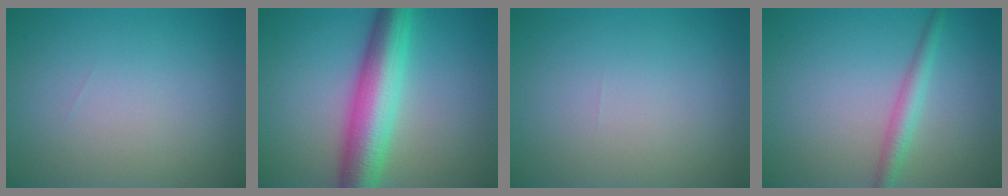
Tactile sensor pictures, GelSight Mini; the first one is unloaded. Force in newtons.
{"total": 7.9, "press": 7.9, "slide": 0.1}
{"total": 0.0}
{"total": 2.3, "press": 2.3, "slide": 0.0}